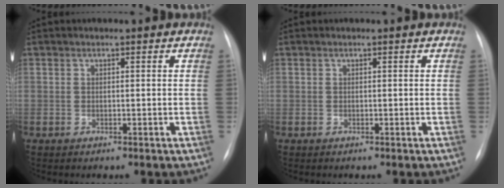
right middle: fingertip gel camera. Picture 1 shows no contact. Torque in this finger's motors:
{"motor_torque": [-0.03, -0.02, 0.00, 0.00]}